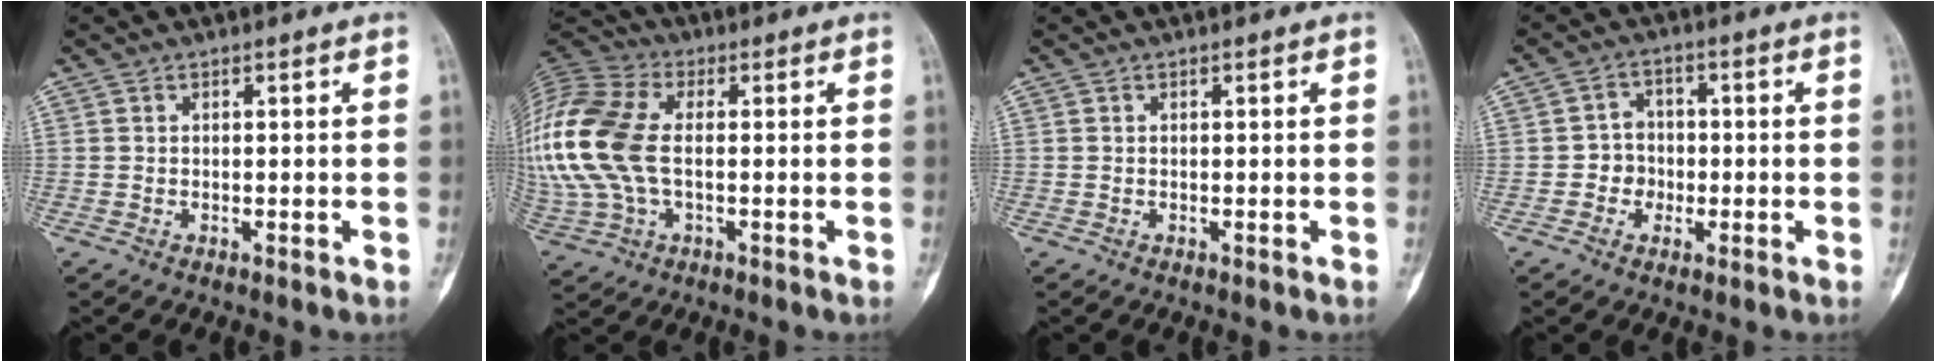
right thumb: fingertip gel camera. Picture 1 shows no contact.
{"total": 20.1, "force": [0.3, 12.1, 16.1], "torque": [-0.398, 0.012, 0.007]}
{"total": 0.0}
{"total": 4.6, "force": [-1.1, 4.2, 1.6], "torque": [0.003, 0.012, -0.026]}